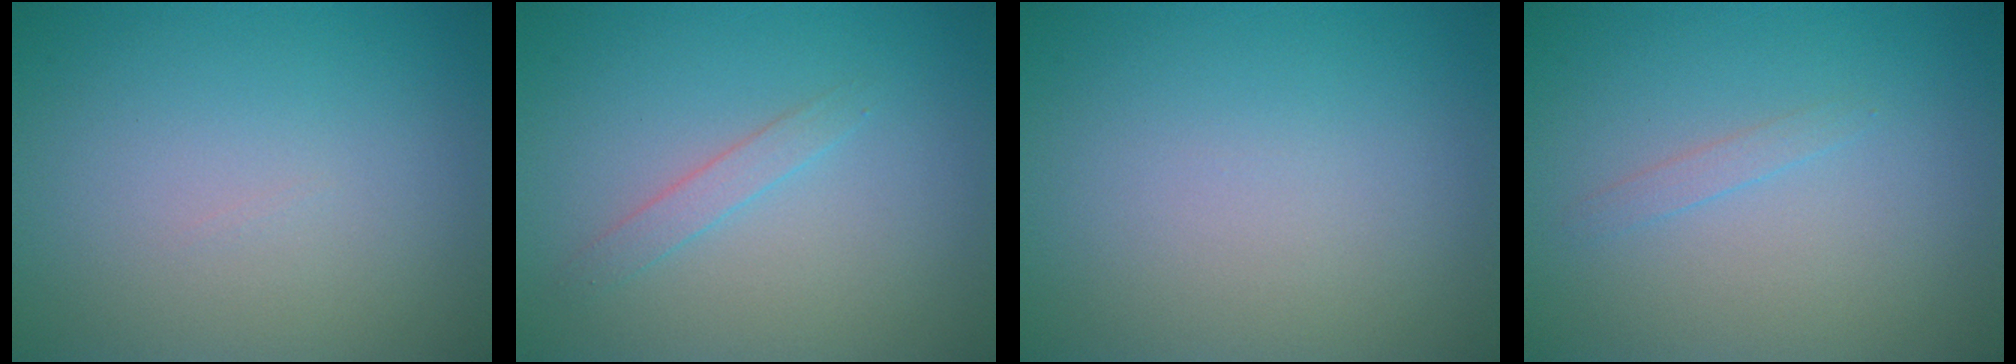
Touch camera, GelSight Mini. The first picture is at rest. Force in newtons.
{"total": 1.3, "press": 1.3, "slide": 0.1}
{"total": 0.0}
{"total": 0.8, "press": 0.8, "slide": 0.1}